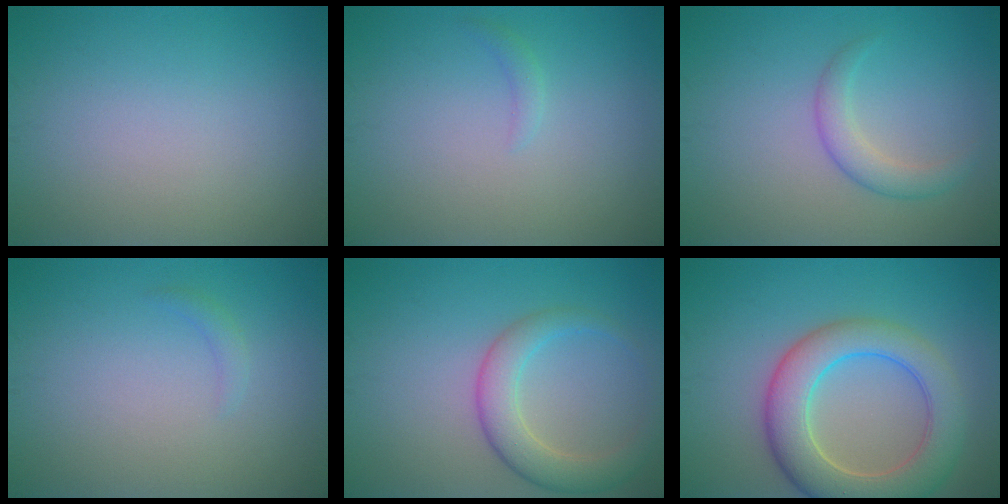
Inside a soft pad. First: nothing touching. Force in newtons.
{"total": 0.8, "press": 0.8, "slide": 0.1}
{"total": 2.3, "press": 2.3, "slide": 0.0}
{"total": 0.9, "press": 0.9, "slide": 0.1}
{"total": 4.1, "press": 4.1, "slide": 0.3}
{"total": 7.6, "press": 7.6, "slide": 0.6}